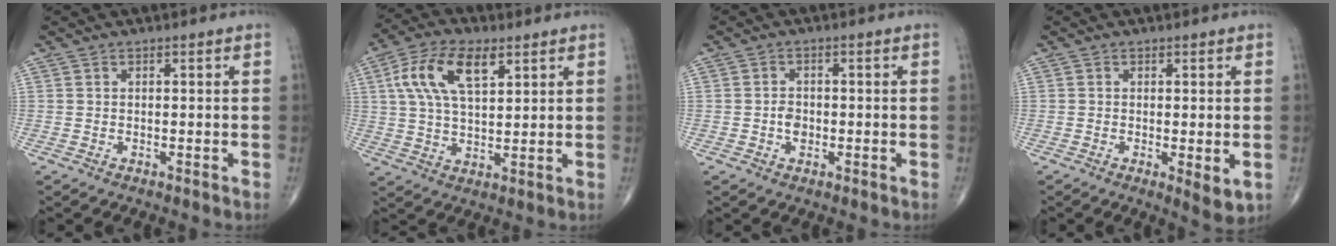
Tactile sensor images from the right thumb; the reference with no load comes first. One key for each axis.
{"total": 12.4, "fx": 4.9, "fy": 6.0, "fz": 9.7, "tx": -0.184, "ty": 0.001, "tz": 0.089}
{"total": 2.4, "fx": -0.6, "fy": 1.8, "fz": 1.5, "tx": -0.014, "ty": 0.004, "tz": -0.012}
{"total": 4.0, "fx": -0.7, "fy": 1.3, "fz": 3.7, "tx": -0.056, "ty": -0.014, "tz": -0.011}